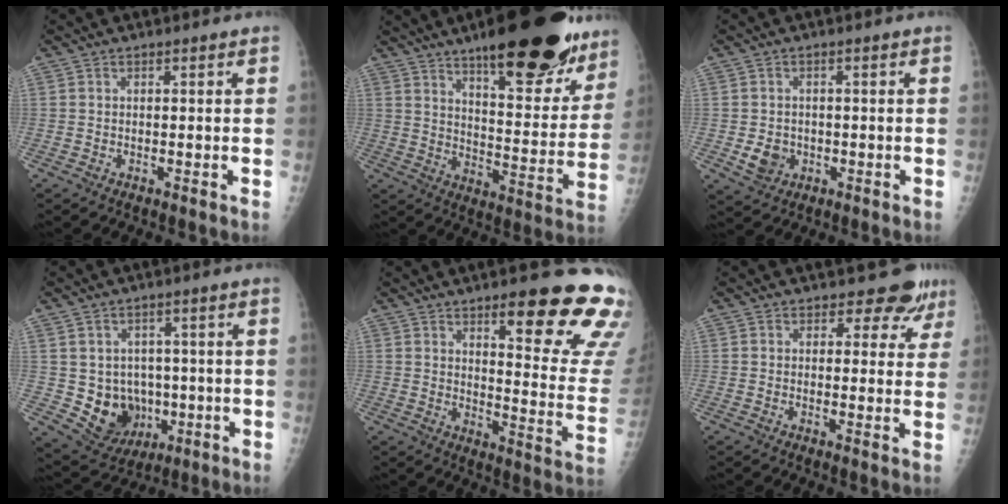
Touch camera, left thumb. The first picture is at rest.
{"total": 26.7, "force": [17.9, 8.5, 18.0], "torque": [-0.208, -0.077, 0.255]}
{"total": 4.2, "force": [-0.9, 3.7, 1.7], "torque": [-0.017, 0.002, -0.008]}
{"total": 10.2, "force": [-1.1, 9.0, 4.6], "torque": [-0.033, 0.003, 0.006]}
{"total": 21.1, "force": [12.5, 4.9, 16.2], "torque": [-0.168, -0.070, 0.164]}
{"total": 5.4, "force": [4.2, 3.3, 0.5], "torque": [0.030, -0.024, 0.034]}